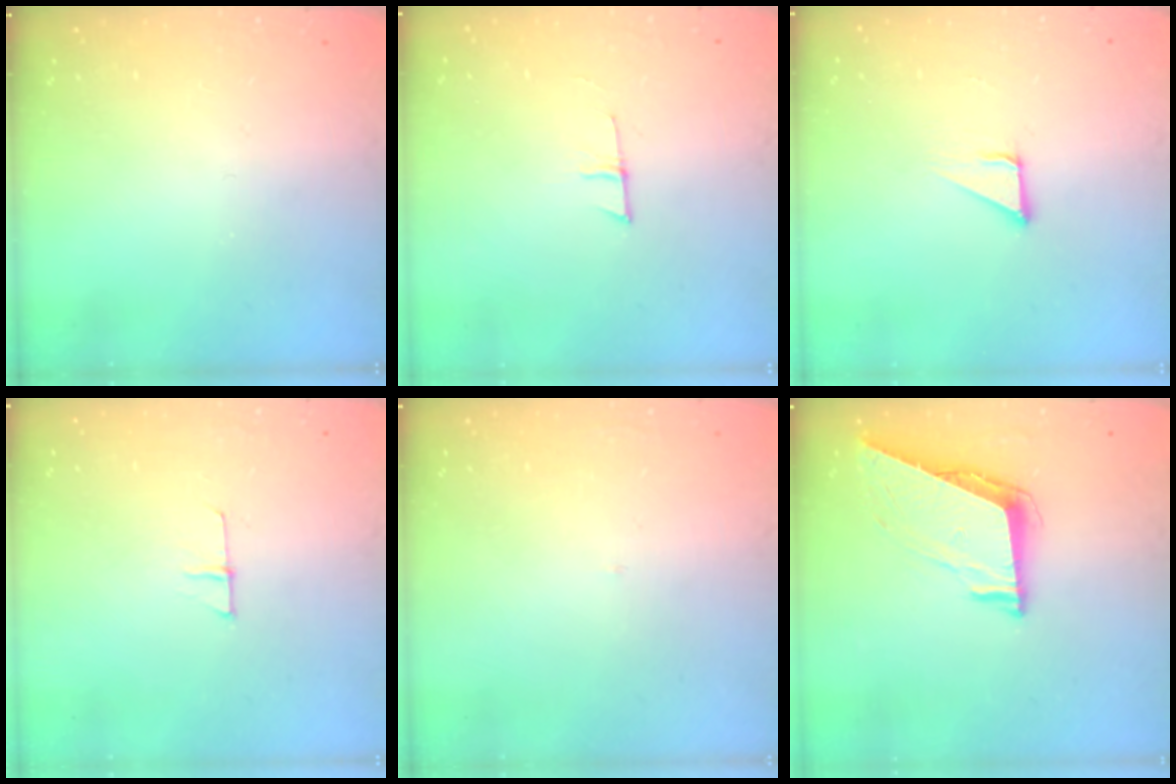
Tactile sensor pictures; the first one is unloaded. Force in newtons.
{"total": 4.7, "press": 4.7, "slide": 0.3}
{"total": 2.1, "press": 2.1, "slide": 0.1}
{"total": 4.5, "press": 4.5, "slide": 0.4}
{"total": 1.7, "press": 1.6, "slide": 0.1}
{"total": 7.5, "press": 7.5, "slide": 0.5}